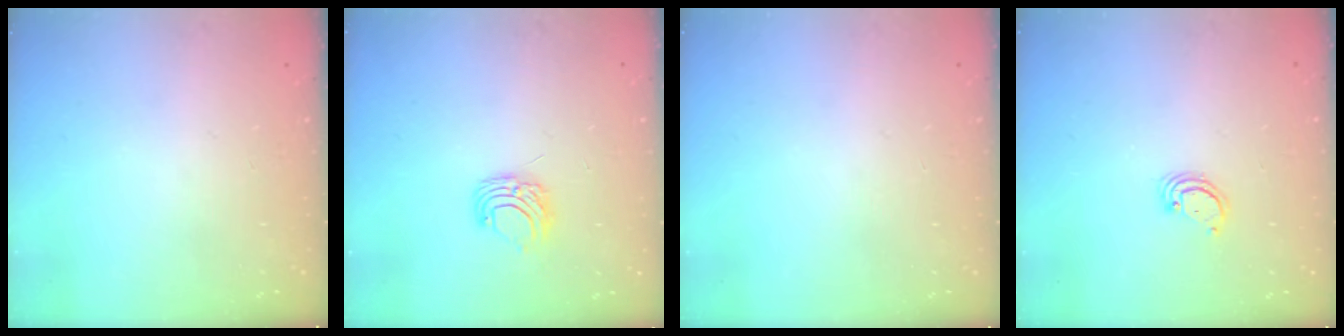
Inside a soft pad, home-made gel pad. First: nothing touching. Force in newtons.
{"total": 6.6, "press": 6.6, "slide": 0.5}
{"total": 0.0}
{"total": 2.5, "press": 2.5, "slide": 0.2}